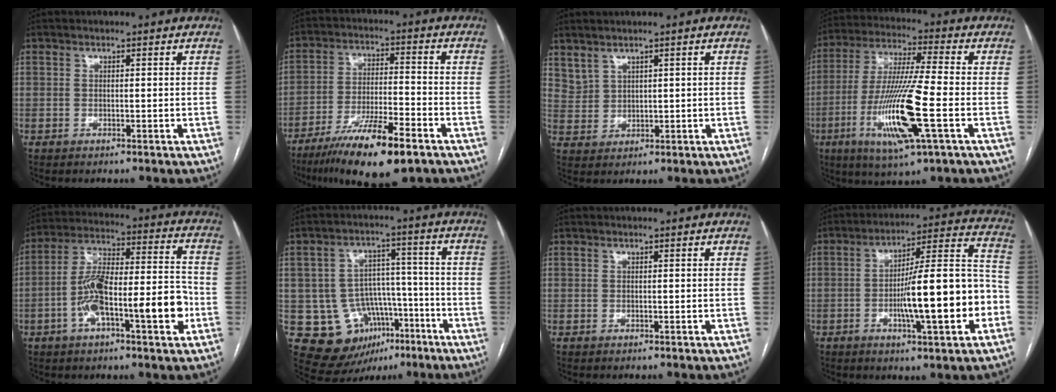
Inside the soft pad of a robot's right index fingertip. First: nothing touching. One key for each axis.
{"total": 14.0, "fx": -9.0, "fy": 1.9, "fz": 10.5, "tx": -0.191, "ty": -0.029, "tz": -0.156}
{"total": 3.4, "fx": 2.8, "fy": 1.7, "fz": 0.9, "tx": -0.023, "ty": 0.006, "tz": 0.070}
{"total": 16.2, "fx": -4.7, "fy": 0.5, "fz": 15.5, "tx": -0.316, "ty": -0.021, "tz": -0.088}
{"total": 15.5, "fx": -4.7, "fy": 3.7, "fz": 14.3, "tx": -0.245, "ty": 0.028, "tz": -0.076}
{"total": 13.2, "fx": -5.3, "fy": 10.8, "fz": 5.5, "tx": -0.085, "ty": 0.038, "tz": -0.064}
{"total": 0.0}
{"total": 17.3, "fx": -4.5, "fy": 2.1, "fz": 16.6, "tx": -0.253, "ty": 0.019, "tz": -0.064}